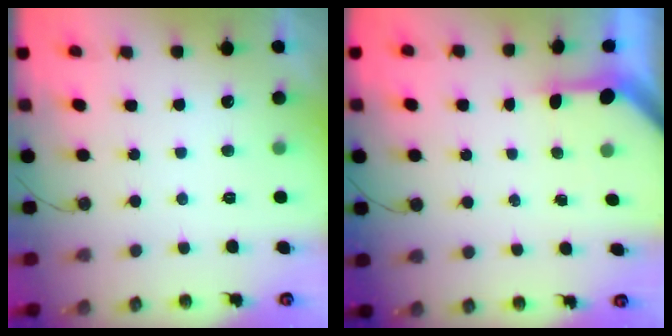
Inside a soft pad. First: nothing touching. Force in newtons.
{"total": 3.2, "press": 3.2, "slide": 0.3}